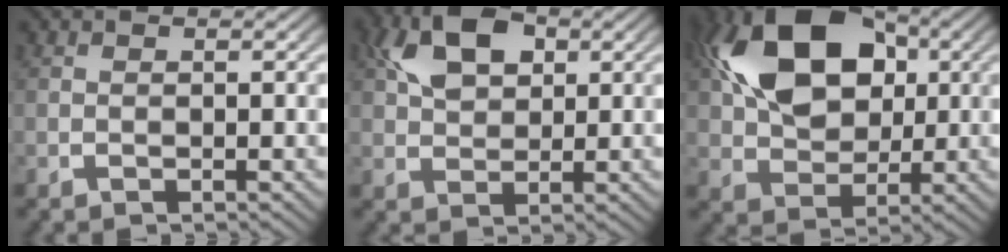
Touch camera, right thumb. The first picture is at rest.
{"total": 6.1, "force": [2.4, 3.8, 4.1], "torque": [-0.078, 0.001, 0.052]}
{"total": 12.1, "force": [3.0, 8.0, 8.5], "torque": [-0.183, -0.012, 0.065]}